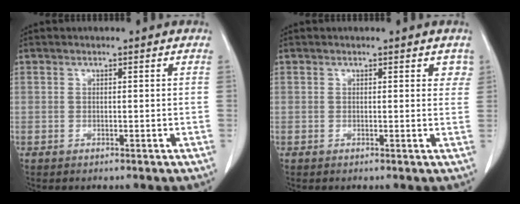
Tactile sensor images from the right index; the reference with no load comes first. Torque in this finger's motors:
{"motor_torque": [0.10, -0.02, 0.00, 0.00]}